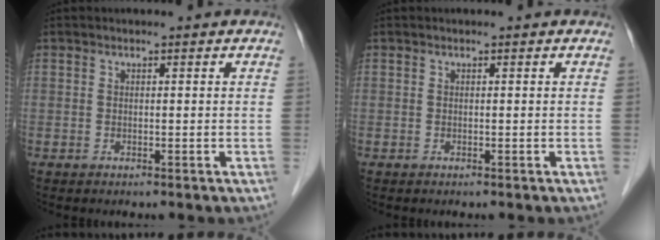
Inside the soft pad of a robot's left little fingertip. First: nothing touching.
{"total": 0.0}